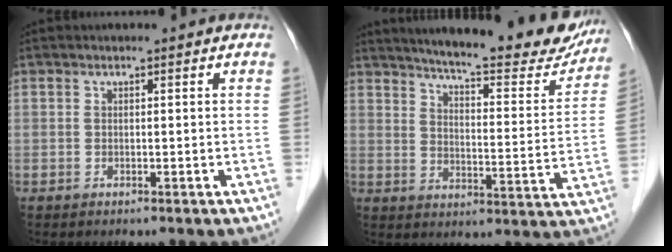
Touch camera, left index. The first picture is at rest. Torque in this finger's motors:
{"motor_torque": [0.12, -0.20, 0.41, 0.07]}